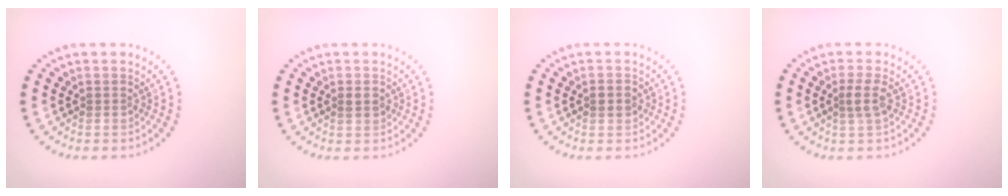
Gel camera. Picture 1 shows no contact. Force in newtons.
{"total": 1.2, "press": 1.2, "slide": 0.1}
{"total": 1.2, "press": 1.2, "slide": 0.2}
{"total": 1.7, "press": 1.4, "slide": 1.0}